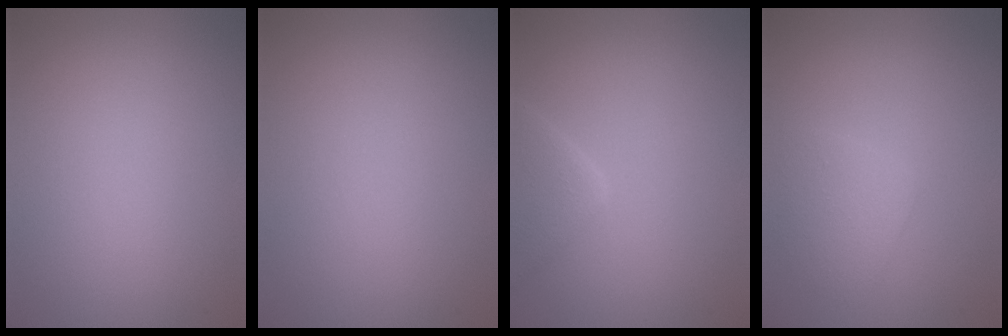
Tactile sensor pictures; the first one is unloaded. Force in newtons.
{"total": 0.0}
{"total": 2.8, "press": 2.8, "slide": 0.1}
{"total": 1.9, "press": 1.9, "slide": 0.0}